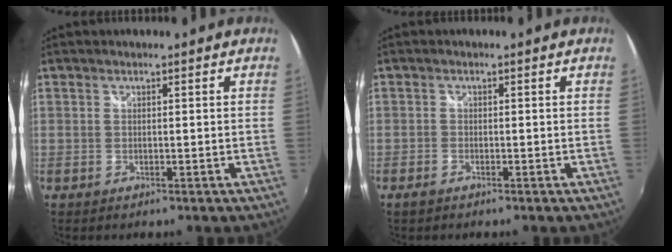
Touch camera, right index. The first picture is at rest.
{"total": 1.5, "force": [-1.2, 0.7, 0.6], "torque": [-0.015, -0.004, -0.025]}